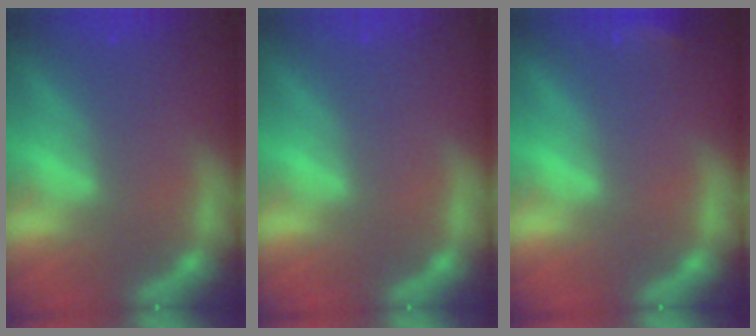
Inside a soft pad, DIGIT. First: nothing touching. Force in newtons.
{"total": 0.0}
{"total": 1.9}